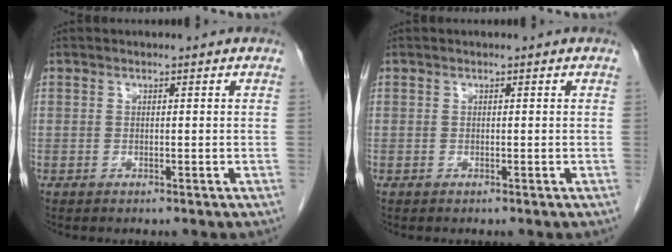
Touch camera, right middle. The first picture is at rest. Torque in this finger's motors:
{"motor_torque": [-0.03, -0.01, 0.00, -0.01]}